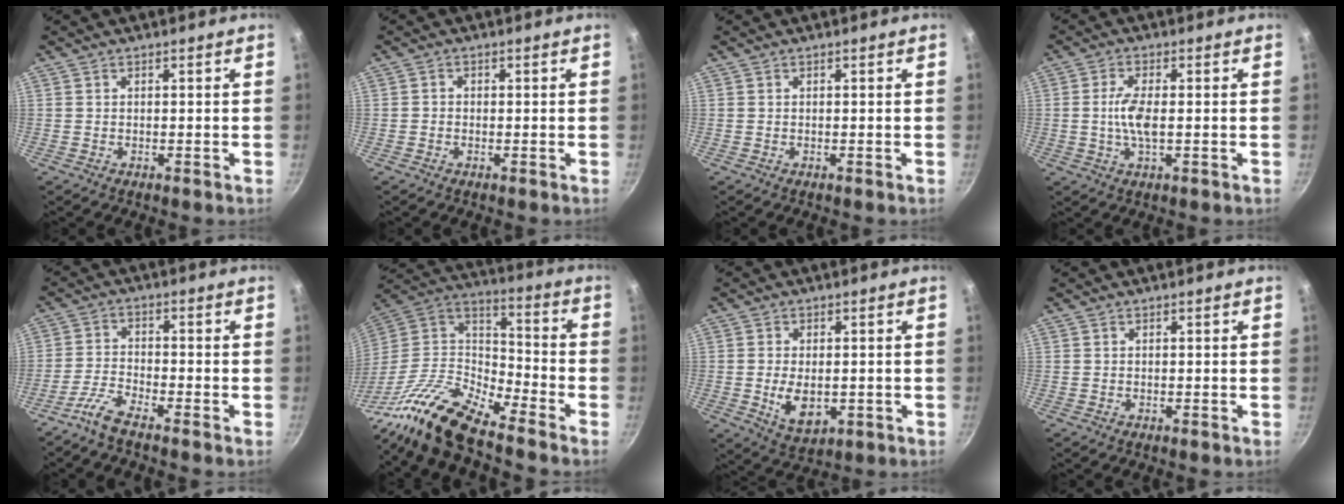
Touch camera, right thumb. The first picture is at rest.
{"total": 0.7, "force": [-0.3, 0.7, 0.2], "torque": [-0.004, 0.002, -0.007]}
{"total": 0.0}
{"total": 5.6, "force": [-0.2, 2.1, 5.2], "torque": [-0.115, 0.001, -0.007]}
{"total": 4.5, "force": [-3.8, 0.6, 2.3], "torque": [-0.064, 0.023, -0.086]}
{"total": 16.5, "force": [-13.0, 5.2, 8.7], "torque": [-0.134, 0.082, -0.276]}
{"total": 7.4, "force": [-0.9, 4.5, 5.7], "torque": [-0.089, -0.009, -0.003]}
{"total": 0.0}